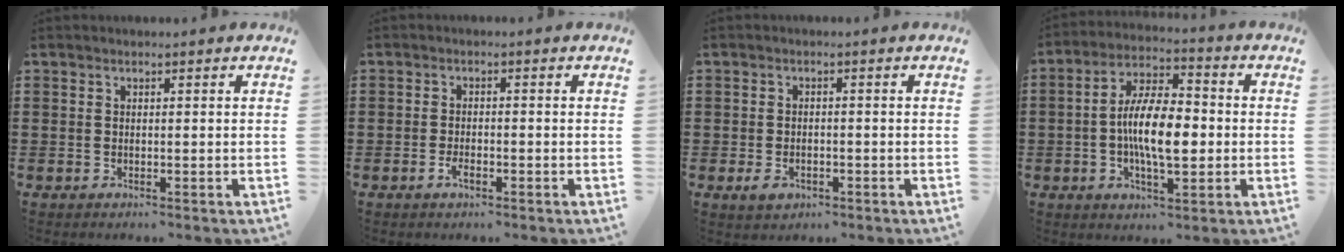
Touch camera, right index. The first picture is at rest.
{"total": 1.9, "force": [-1.1, 0.7, 1.4], "torque": [-0.027, -0.001, -0.020]}
{"total": 1.7, "force": [-1.0, 1.0, 1.0], "torque": [-0.020, 0.000, -0.019]}
{"total": 10.2, "force": [-1.2, 4.3, 9.2], "torque": [-0.182, -0.002, -0.026]}